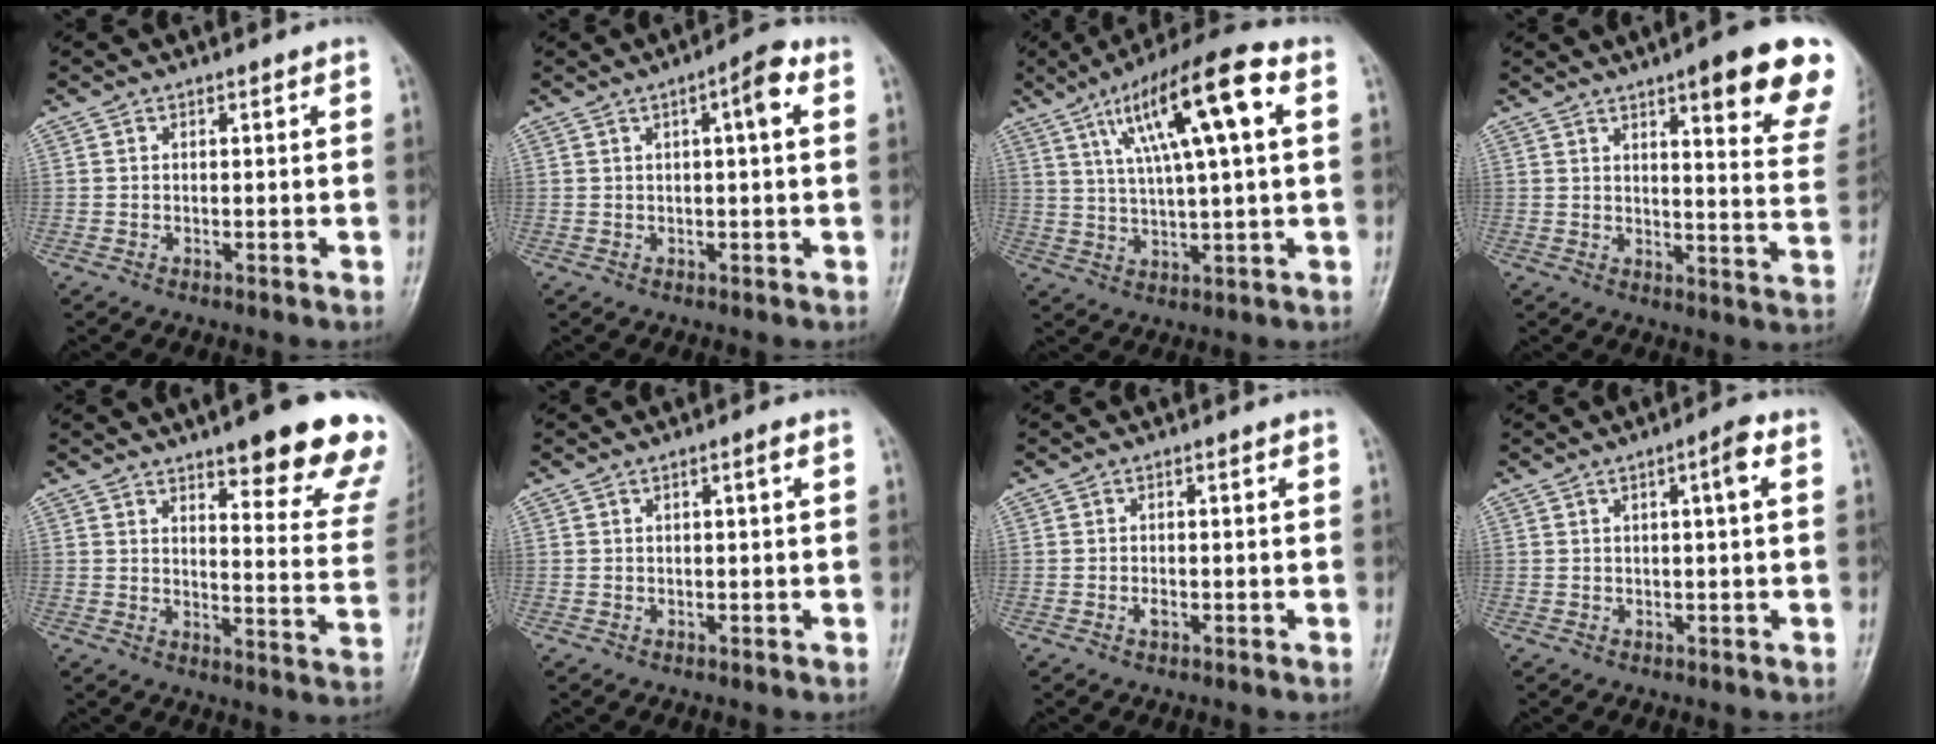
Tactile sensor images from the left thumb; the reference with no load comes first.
{"total": 5.1, "force": [1.5, 1.1, 4.8], "torque": [-0.071, 0.011, 0.017]}
{"total": 16.6, "force": [5.7, 3.4, 15.2], "torque": [-0.259, 0.009, 0.093]}
{"total": 17.7, "force": [10.6, 3.3, 13.8], "torque": [-0.148, -0.044, 0.122]}
{"total": 20.3, "force": [14.1, 4.6, 13.8], "torque": [-0.138, -0.070, 0.172]}
{"total": 1.2, "force": [0.4, 0.0, 1.2], "torque": [-0.023, 0.002, 0.006]}
{"total": 0.9, "force": [-0.5, 0.5, 0.6], "torque": [-0.007, 0.000, -0.007]}
{"total": 3.3, "force": [0.9, 0.4, 3.2], "torque": [-0.052, 0.008, 0.013]}